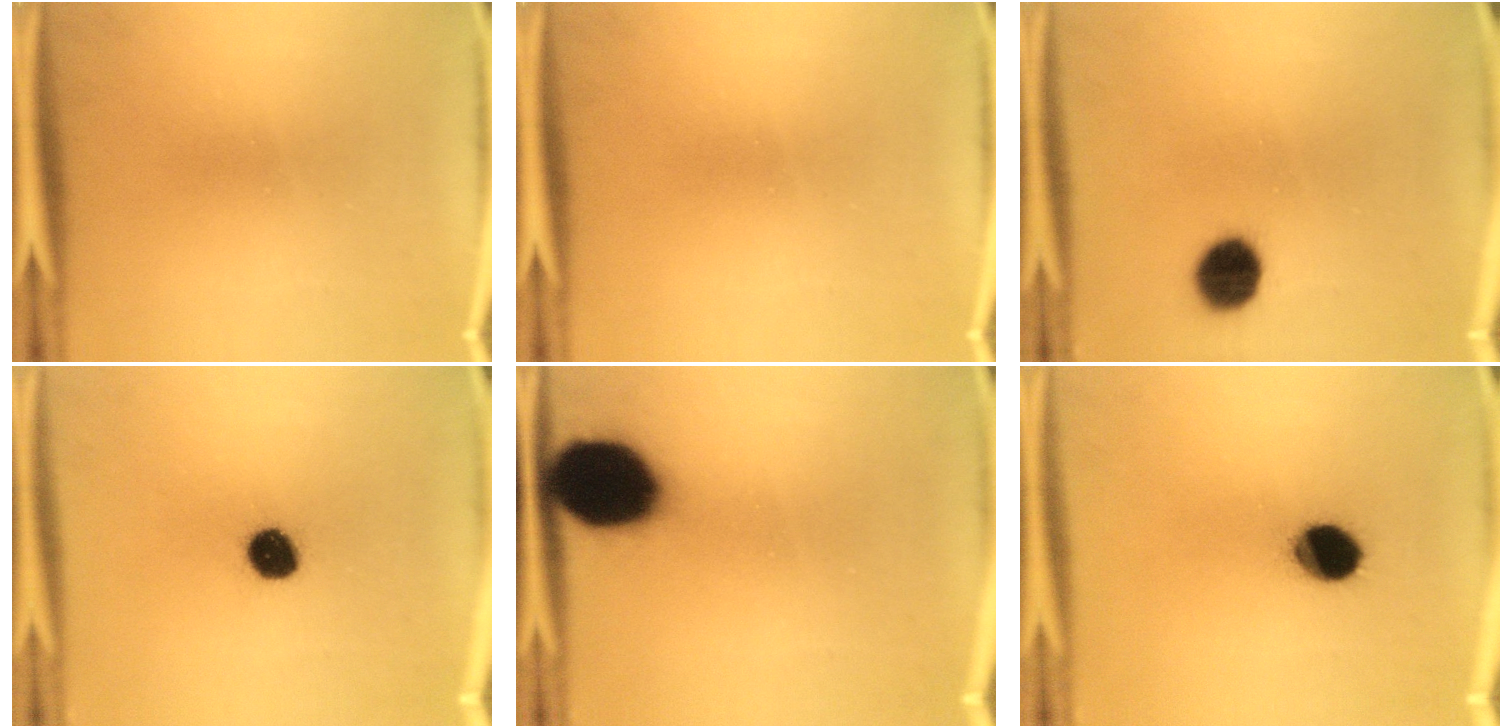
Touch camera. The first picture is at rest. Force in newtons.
{"total": 0.0}
{"total": 8.7}
{"total": 7.6}
{"total": 18.4}
{"total": 9.6}